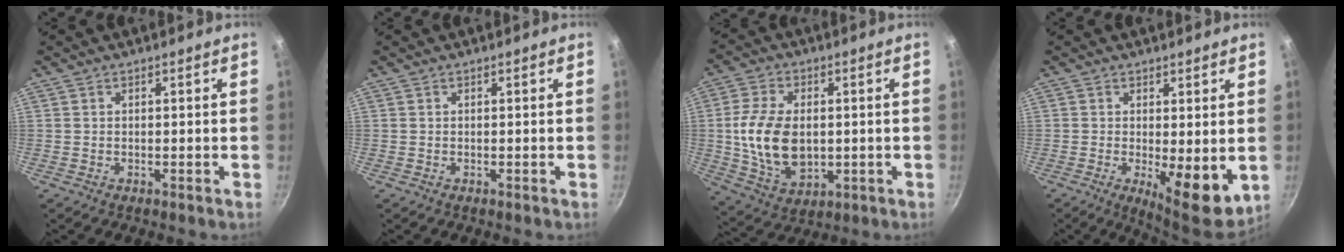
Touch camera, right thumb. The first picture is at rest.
{"total": 0.0}
{"total": 14.1, "force": [0.0, 9.1, 10.7], "torque": [-0.190, -0.007, 0.010]}
{"total": 9.1, "force": [-0.7, 3.1, 8.6], "torque": [-0.103, -0.016, 0.001]}